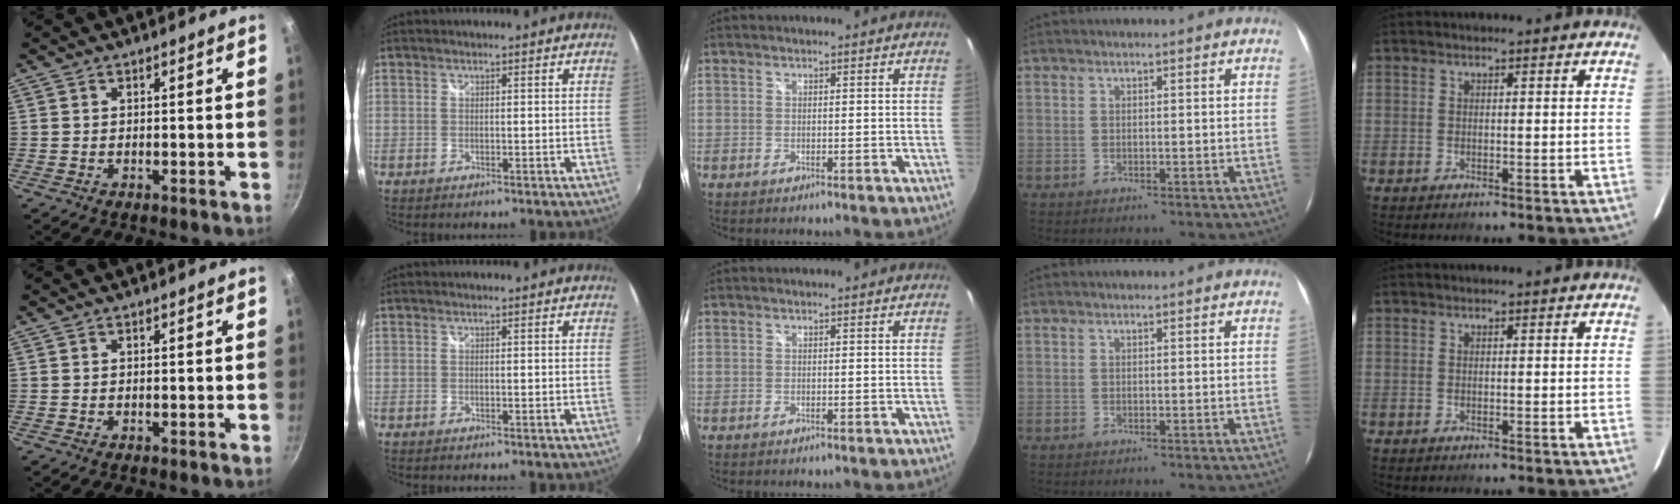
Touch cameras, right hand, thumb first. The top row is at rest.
{}